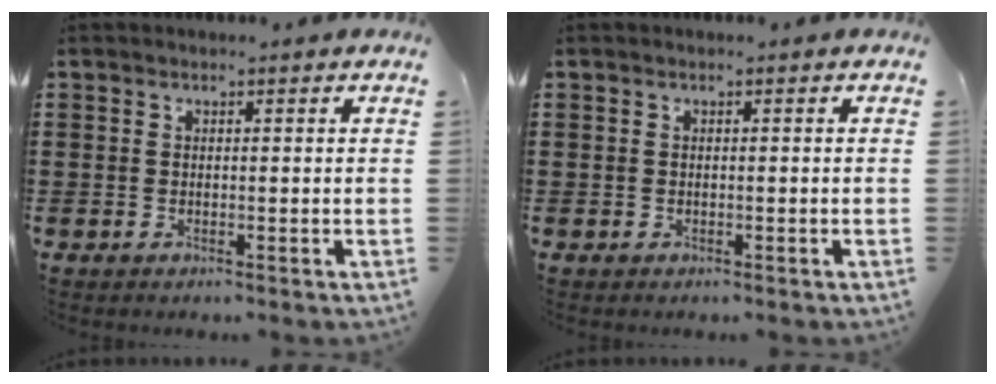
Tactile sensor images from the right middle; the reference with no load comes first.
{"total": 0.0}